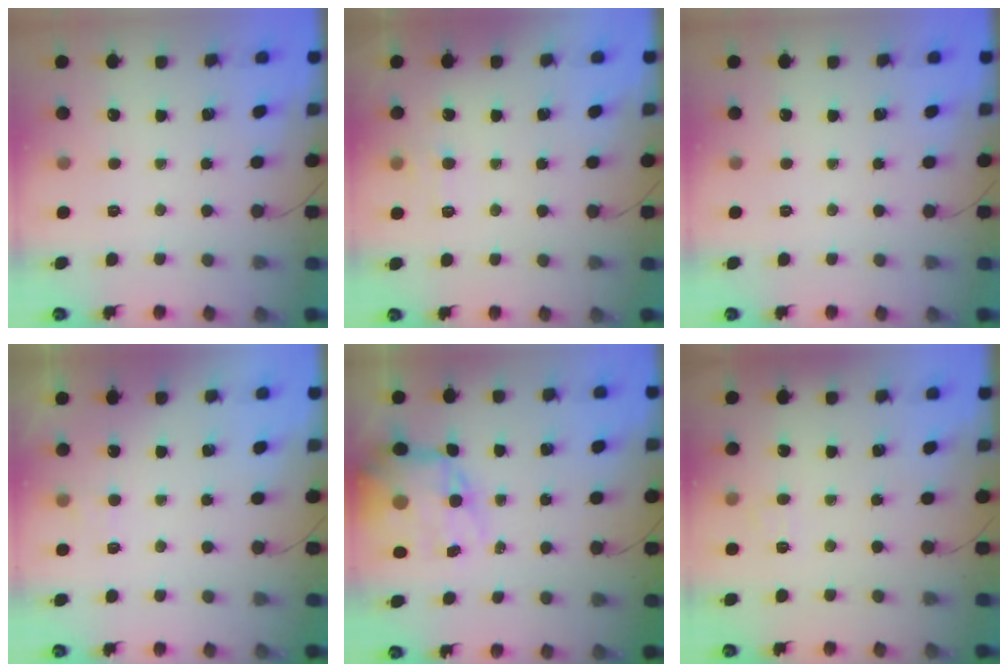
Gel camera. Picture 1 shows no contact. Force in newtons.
{"total": 7.7, "press": 7.6, "slide": 1.4}
{"total": 0.0}
{"total": 1.4, "press": 1.0, "slide": 1.0}
{"total": 15.5, "press": 15.1, "slide": 3.8}
{"total": 5.4, "press": 5.2, "slide": 1.4}